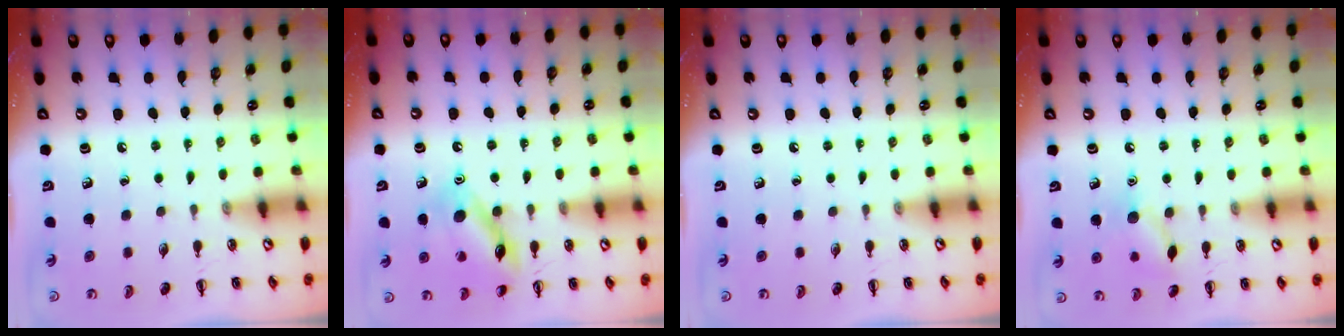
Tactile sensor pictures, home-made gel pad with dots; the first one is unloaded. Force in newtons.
{"total": 12.9, "press": 12.8, "slide": 1.3}
{"total": 0.0}
{"total": 8.9, "press": 8.9, "slide": 0.7}